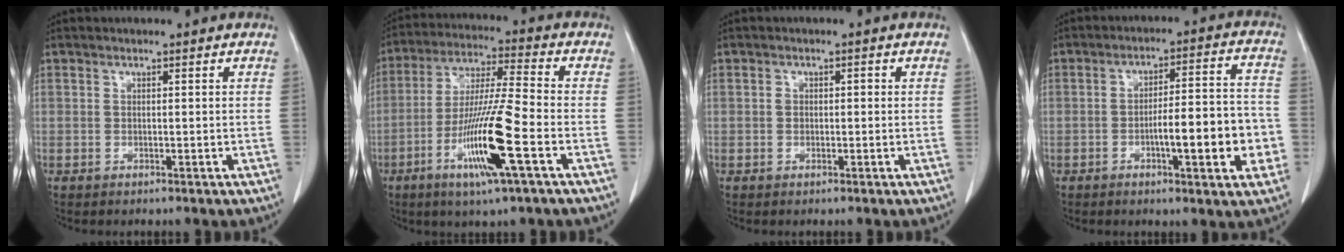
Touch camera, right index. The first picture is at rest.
{"total": 13.9, "force": [-5.3, -0.1, 12.9], "torque": [-0.256, -0.016, -0.100]}
{"total": 1.2, "force": [0.0, 1.0, 0.7], "torque": [-0.012, 0.008, 0.001]}
{"total": 11.7, "force": [-3.2, 2.3, 11.1], "torque": [-0.159, 0.020, -0.041]}